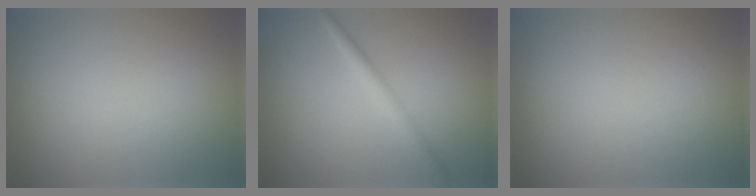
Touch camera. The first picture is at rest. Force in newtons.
{"total": 2.1, "press": 2.1, "slide": 0.1}
{"total": 0.0}